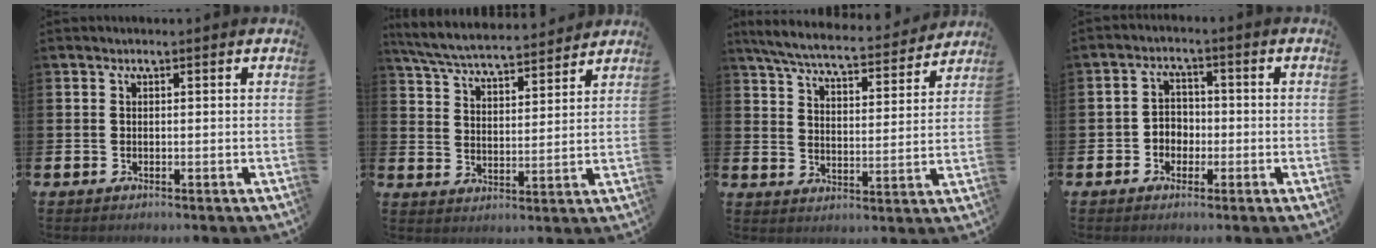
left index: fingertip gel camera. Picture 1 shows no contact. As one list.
[{"total": 6.2, "force": [6.0, 0.7, 1.4], "torque": [-0.057, -0.039, 0.105]}, {"total": 6.6, "force": [6.2, 0.8, 2.1], "torque": [-0.071, -0.042, 0.105]}, {"total": 2.9, "force": [-1.3, 2.4, 1.0], "torque": [-0.026, 0.007, -0.030]}]